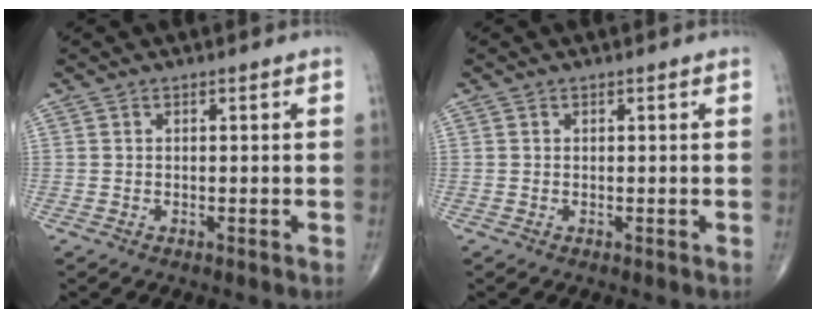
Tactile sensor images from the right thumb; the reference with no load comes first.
{"total": 0.0}